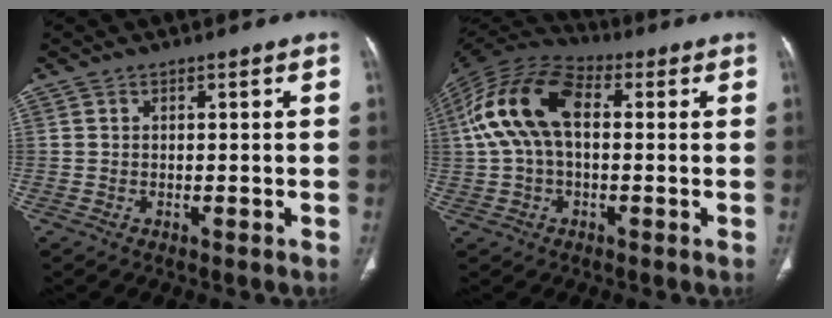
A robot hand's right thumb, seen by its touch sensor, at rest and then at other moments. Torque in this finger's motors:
{"motor_torque": [-0.08, 0.82, 1.11, -0.50, 0.40]}